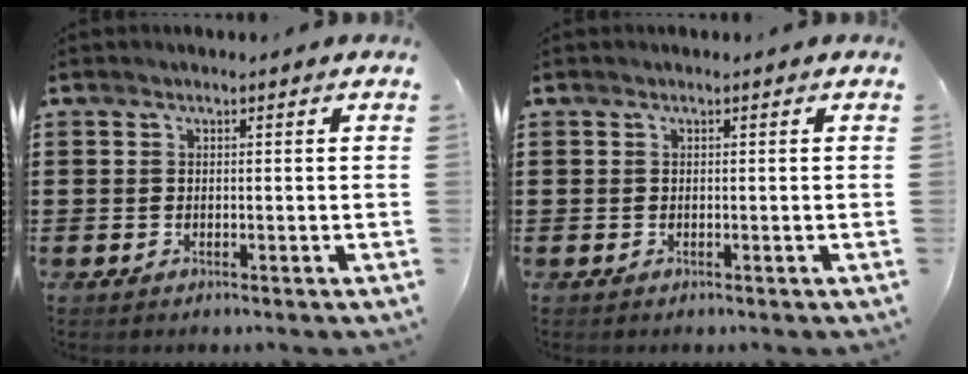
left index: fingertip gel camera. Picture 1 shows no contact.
{"total": 0.0}